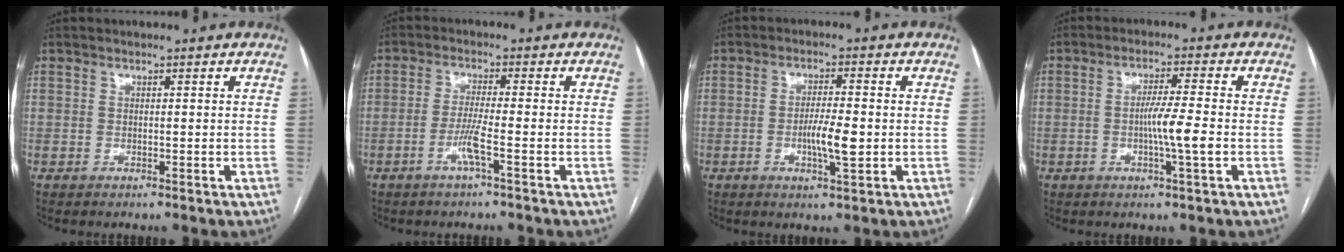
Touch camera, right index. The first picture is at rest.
{"total": 3.9, "force": [-1.8, -0.6, 3.4], "torque": [-0.068, -0.006, -0.039]}
{"total": 5.4, "force": [-1.0, 0.7, 5.2], "torque": [-0.094, -0.005, -0.017]}
{"total": 5.7, "force": [-1.1, -0.5, 5.5], "torque": [-0.098, -0.004, -0.021]}